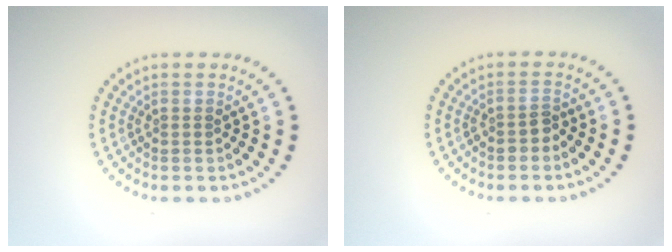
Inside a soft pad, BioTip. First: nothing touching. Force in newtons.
{"total": 1.1, "press": 1.0, "slide": 0.4}